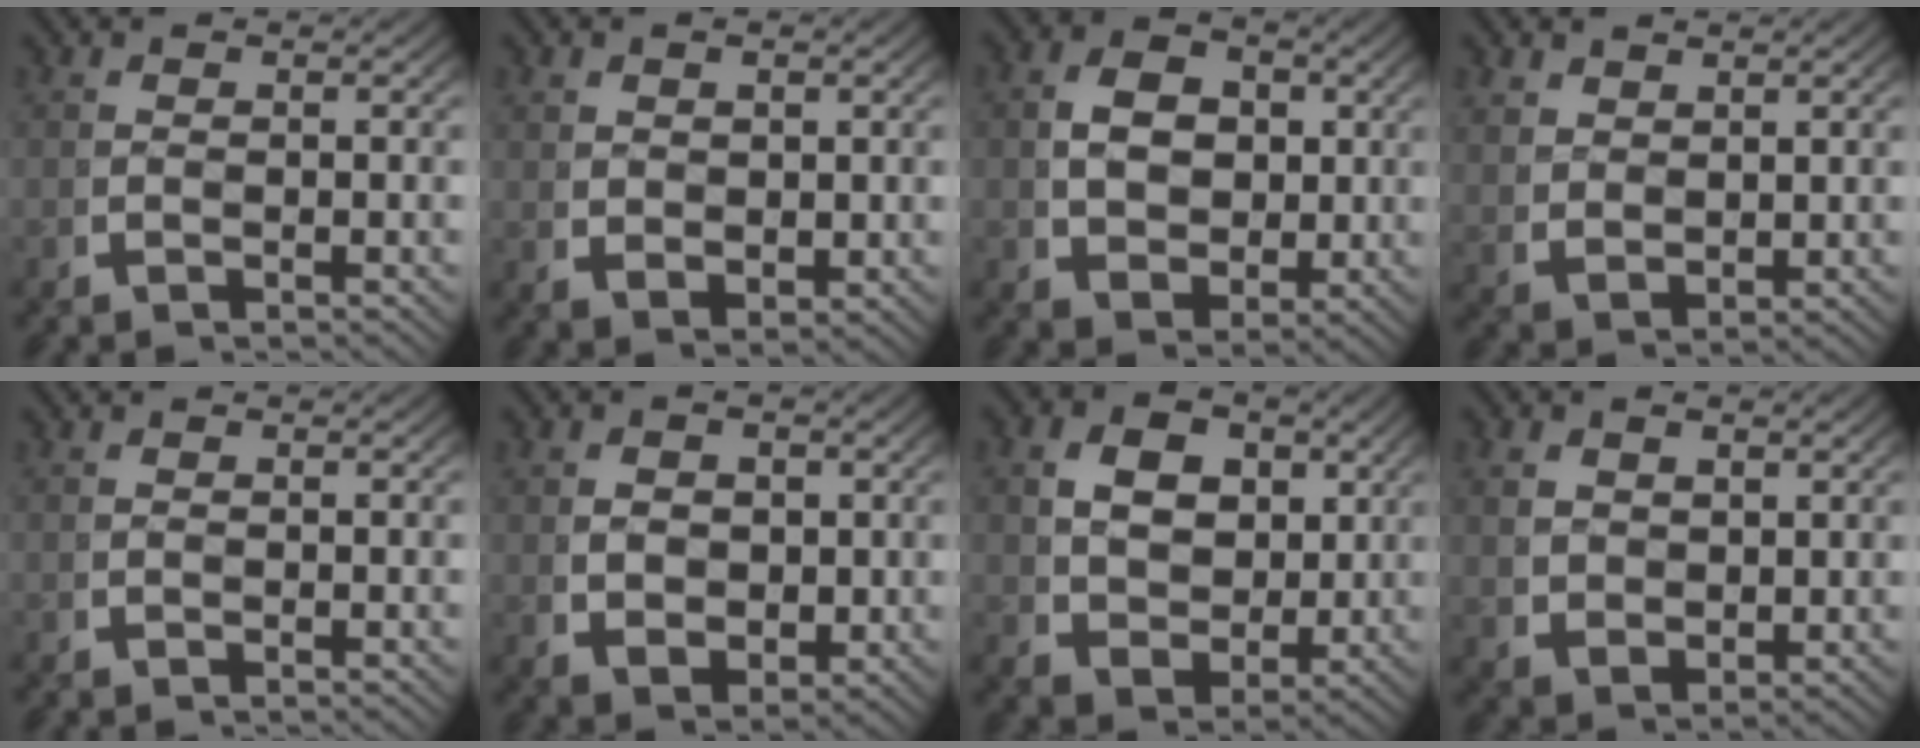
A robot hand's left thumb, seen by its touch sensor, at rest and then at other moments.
{"total": 2.7, "force": [0.7, 1.8, 1.8], "torque": [-0.034, -0.012, 0.028]}
{"total": 6.8, "force": [0.8, 5.1, 4.5], "torque": [-0.081, -0.025, 0.026]}
{"total": 2.4, "force": [1.6, 1.3, 1.2], "torque": [-0.028, -0.010, 0.047]}
{"total": 0.0}
{"total": 5.0, "force": [0.1, 3.7, 3.4], "torque": [-0.068, -0.026, 0.019]}
{"total": 7.4, "force": [1.2, 5.5, 4.8], "torque": [-0.089, -0.031, 0.028]}
{"total": 3.3, "force": [1.0, 2.3, 2.1], "torque": [-0.050, -0.016, 0.036]}